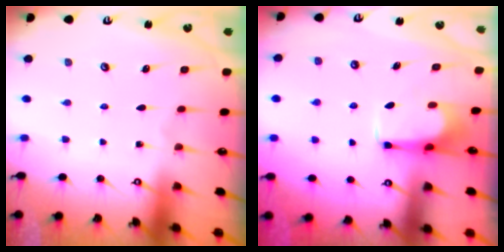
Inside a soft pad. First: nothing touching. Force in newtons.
{"total": 1.5, "press": 1.5, "slide": 0.5}